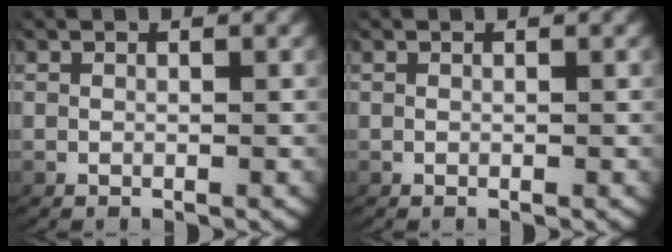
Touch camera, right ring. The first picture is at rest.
{"total": 0.0}